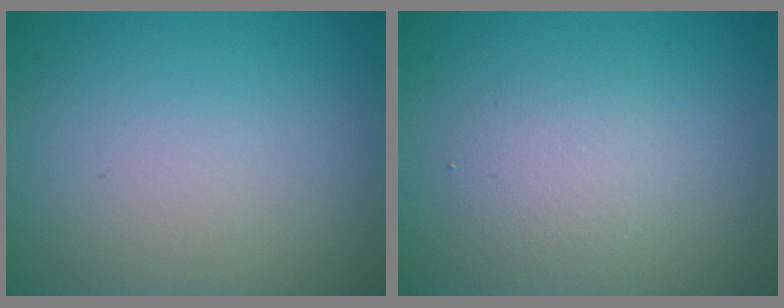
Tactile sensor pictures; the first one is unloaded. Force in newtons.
{"total": 2.4, "press": 2.4, "slide": 0.2}